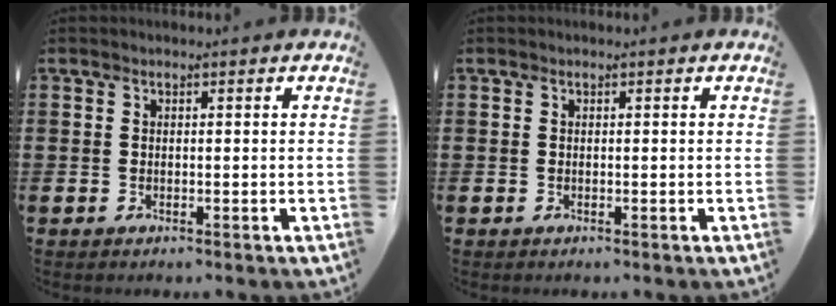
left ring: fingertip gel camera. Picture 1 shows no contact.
{"total": 0.0}